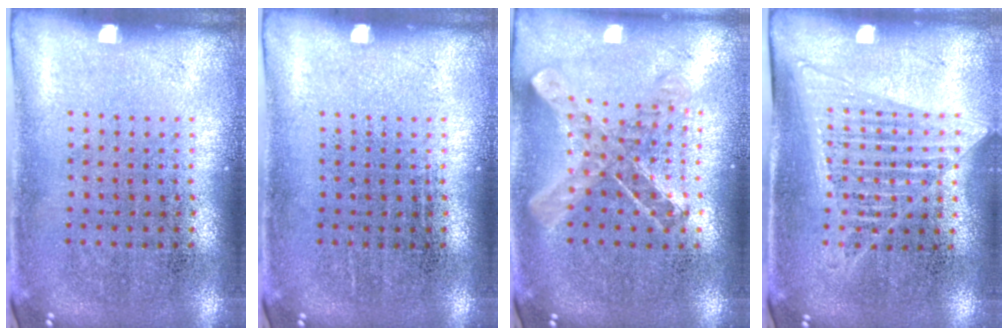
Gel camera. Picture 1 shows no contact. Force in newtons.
{"total": 0.0}
{"total": 0.9, "press": 0.9, "slide": 0.0}
{"total": 1.4, "press": 1.2, "slide": 0.6}